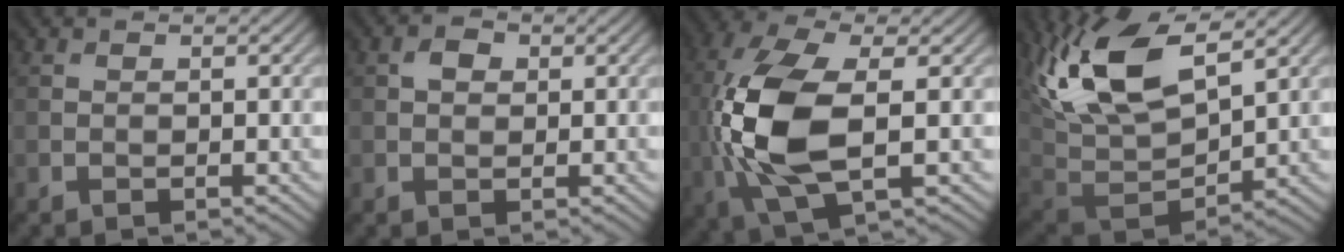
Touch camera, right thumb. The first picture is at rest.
{"total": 1.8, "force": [0.4, 1.3, 1.1], "torque": [-0.022, 0.003, 0.003]}
{"total": 12.7, "force": [-0.7, 5.9, 11.2], "torque": [-0.278, 0.000, -0.012]}
{"total": 15.4, "force": [6.7, 7.4, 11.8], "torque": [-0.274, 0.013, 0.127]}